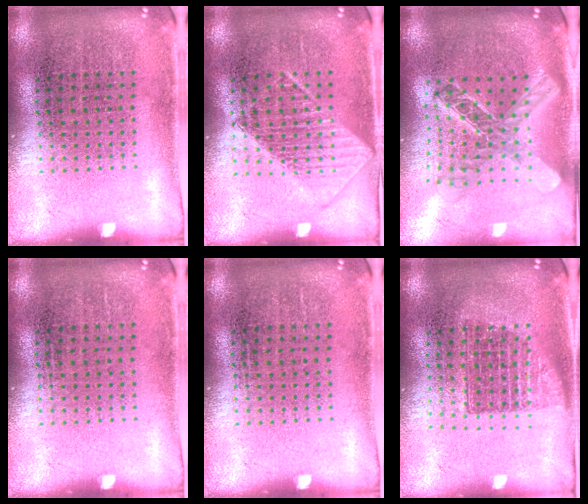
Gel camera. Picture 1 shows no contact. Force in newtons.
{"total": 2.5, "press": 2.5, "slide": 0.4}
{"total": 2.3, "press": 1.9, "slide": 1.3}
{"total": 0.0}
{"total": 0.0}
{"total": 1.4, "press": 1.2, "slide": 0.8}